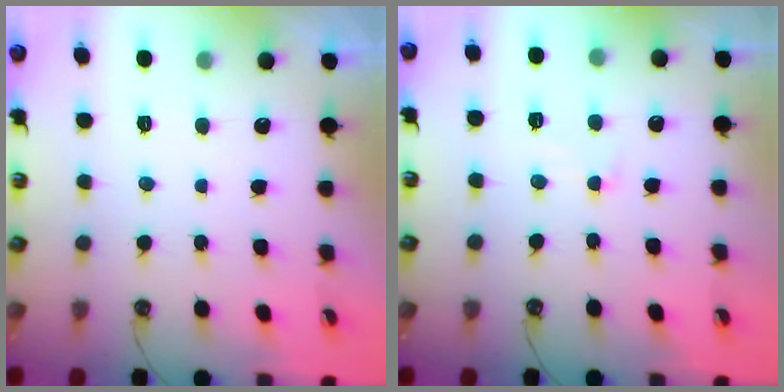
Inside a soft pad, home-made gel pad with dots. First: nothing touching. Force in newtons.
{"total": 1.9, "press": 1.6, "slide": 0.9}